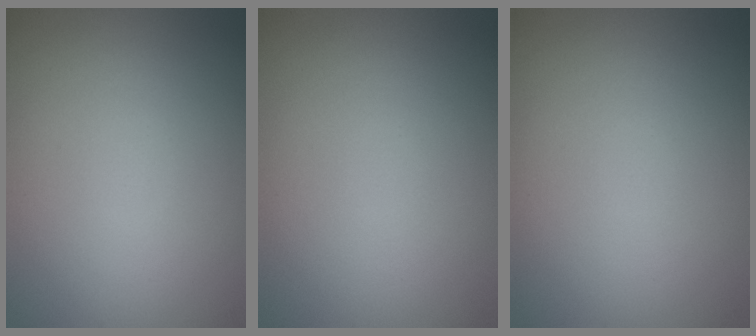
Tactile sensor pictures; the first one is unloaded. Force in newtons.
{"total": 0.0}
{"total": 0.0}